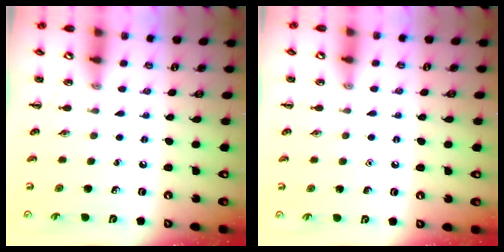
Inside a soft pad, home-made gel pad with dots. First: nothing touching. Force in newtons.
{"total": 1.5, "press": 1.5, "slide": 0.1}